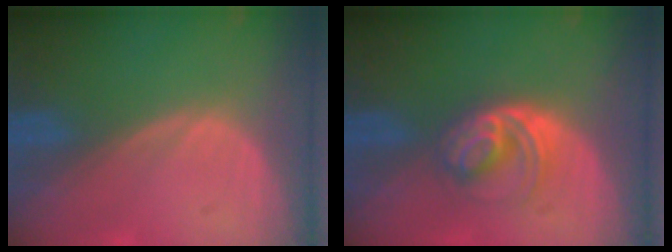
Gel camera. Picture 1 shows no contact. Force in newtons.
{"total": 6.2, "press": 5.3, "slide": 3.2}